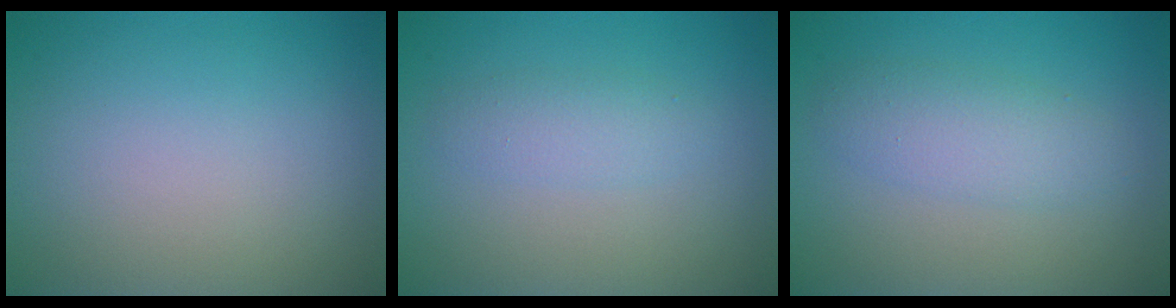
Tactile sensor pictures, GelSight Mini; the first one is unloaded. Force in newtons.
{"total": 1.9, "press": 1.9, "slide": 0.0}
{"total": 3.0, "press": 3.0, "slide": 0.2}